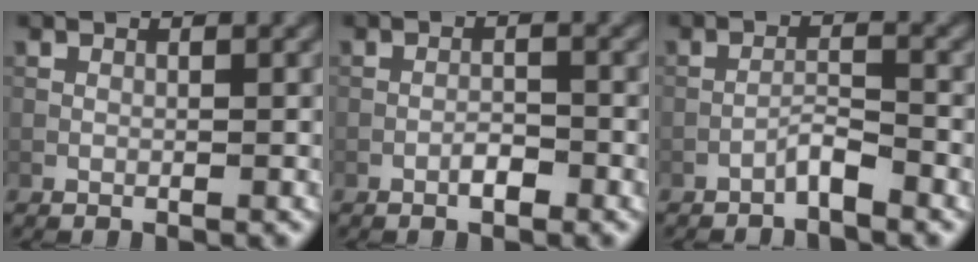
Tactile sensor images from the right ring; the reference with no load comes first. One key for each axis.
{"total": 1.5, "fx": -1.0, "fy": 0.5, "fz": 1.1, "tx": -0.019, "ty": 0.003, "tz": -0.020}
{"total": 1.8, "fx": -1.5, "fy": 0.1, "fz": 0.9, "tx": -0.017, "ty": 0.011, "tz": -0.030}